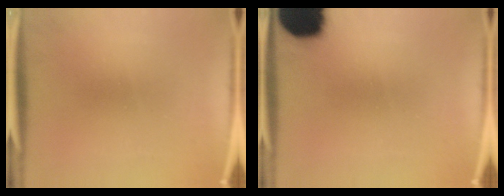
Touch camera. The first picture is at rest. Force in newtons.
{"total": 17.5}